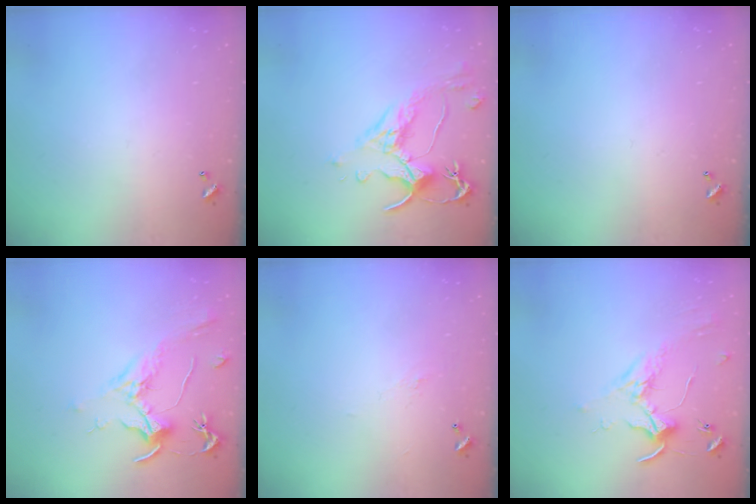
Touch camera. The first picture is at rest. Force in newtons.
{"total": 3.1, "press": 2.7, "slide": 1.4}
{"total": 0.0}
{"total": 2.1, "press": 2.0, "slide": 0.8}
{"total": 1.6, "press": 1.5, "slide": 0.5}
{"total": 1.8, "press": 1.8, "slide": 0.4}